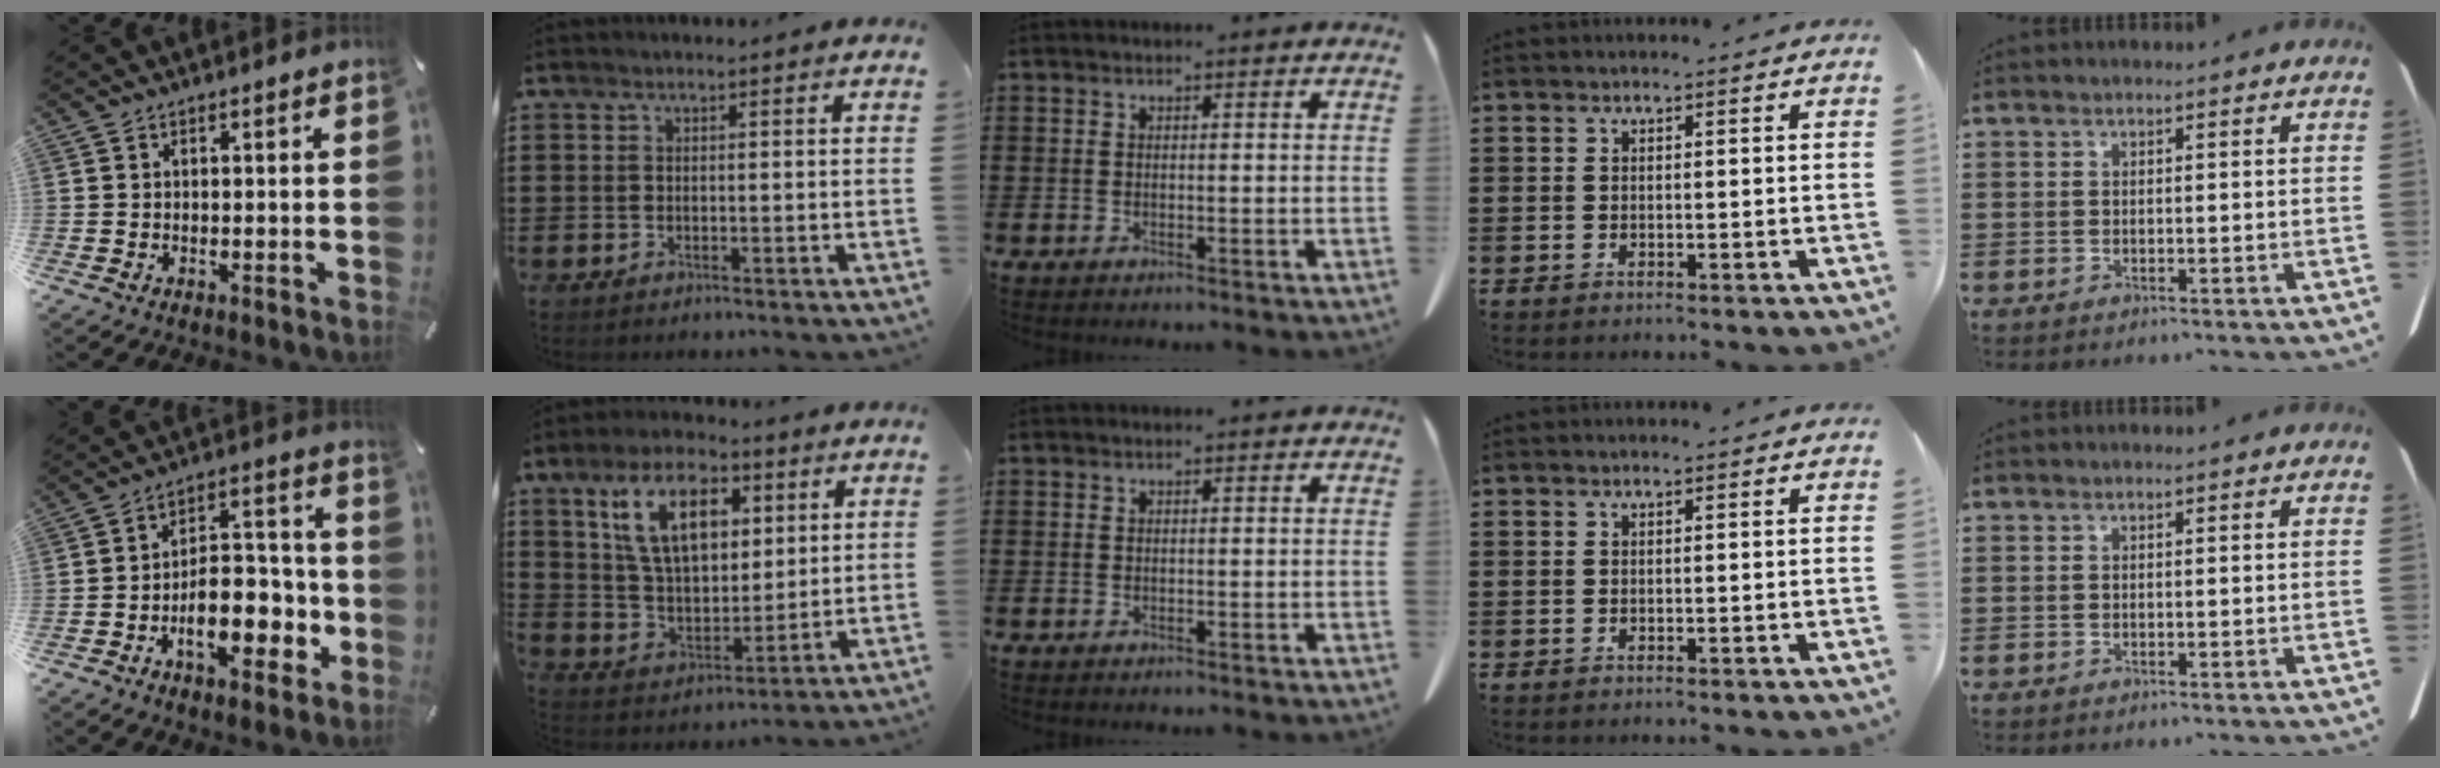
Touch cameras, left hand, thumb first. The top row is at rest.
{"thumb": {"total": 14.1, "force": [-5.1, 8.8, 9.8], "torque": [-0.131, 0.017, -0.083]}, "index": {"total": 12.5, "force": [5.8, 6.8, 8.7], "torque": [-0.180, 0.013, 0.104]}}